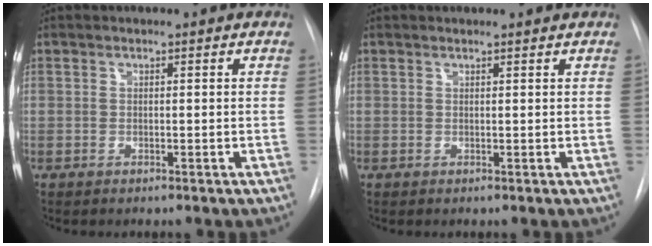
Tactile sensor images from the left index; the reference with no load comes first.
{"total": 1.4, "force": [1.4, 0.0, 0.2], "torque": [-0.008, 0.005, 0.014]}